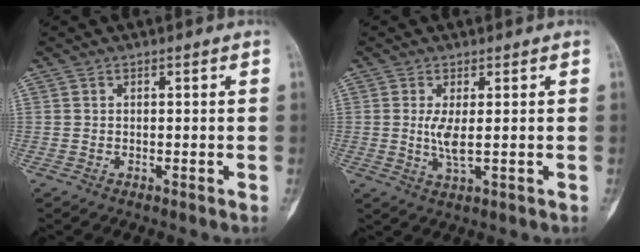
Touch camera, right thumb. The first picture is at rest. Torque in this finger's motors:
{"motor_torque": [3.60, 1.14, 0.37, -0.22, 0.01]}